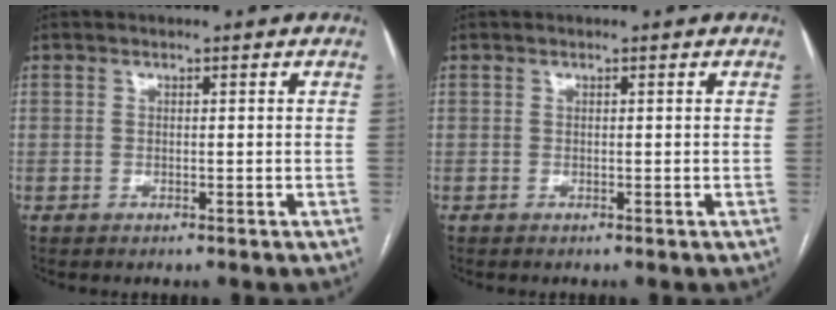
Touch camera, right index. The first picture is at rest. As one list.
[{"total": 0.0}]